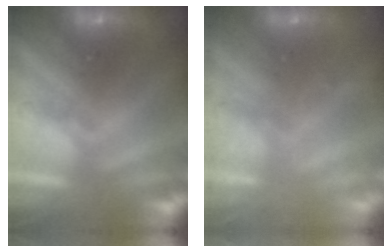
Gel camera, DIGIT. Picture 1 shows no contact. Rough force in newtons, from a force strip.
{"total": 2.3}